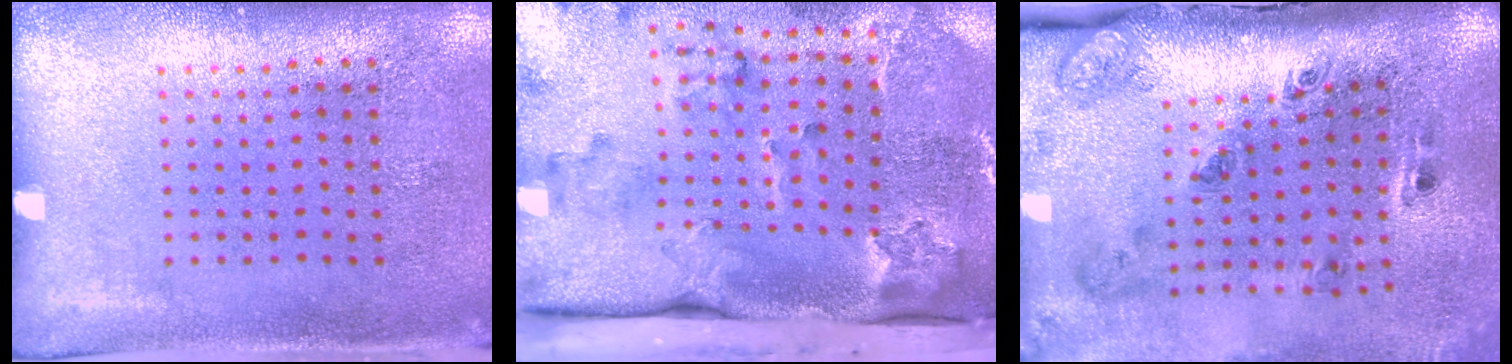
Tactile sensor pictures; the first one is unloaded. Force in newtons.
{"total": 3.5, "press": 2.6, "slide": 2.4}
{"total": 3.4, "press": 2.1, "slide": 2.6}